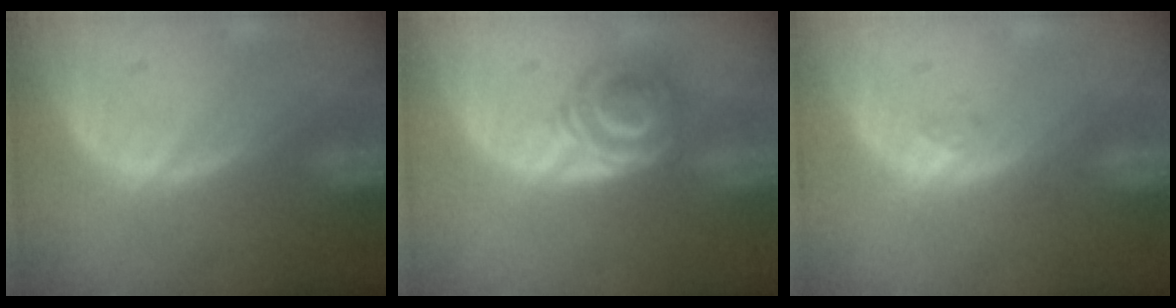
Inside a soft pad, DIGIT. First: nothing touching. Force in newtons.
{"total": 5.8, "press": 4.9, "slide": 3.2}
{"total": 1.4, "press": 1.3, "slide": 0.6}